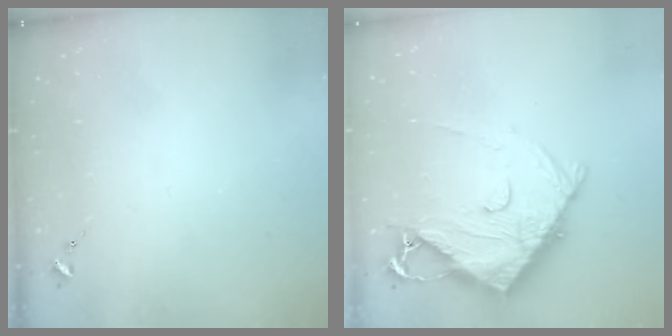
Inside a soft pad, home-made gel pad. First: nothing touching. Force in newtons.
{"total": 14.6, "press": 14.6, "slide": 1.5}